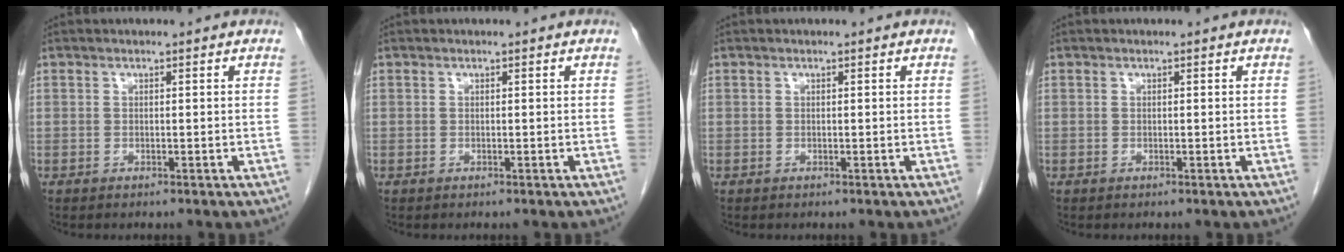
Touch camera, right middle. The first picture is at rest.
{"total": 0.0}
{"total": 0.0}
{"total": 0.0}